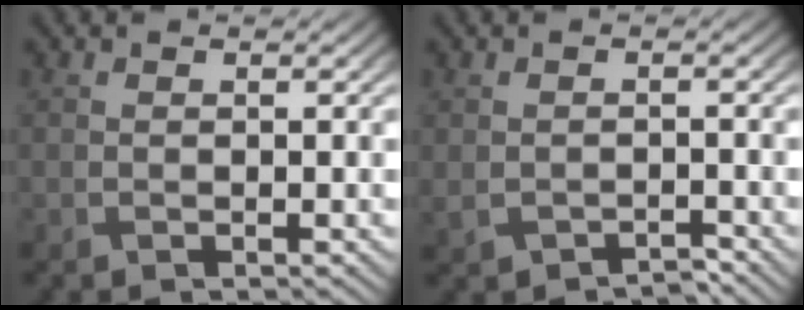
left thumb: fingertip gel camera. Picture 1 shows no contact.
{"total": 2.1, "force": [-1.6, 0.9, 0.9], "torque": [-0.019, -0.006, -0.028]}